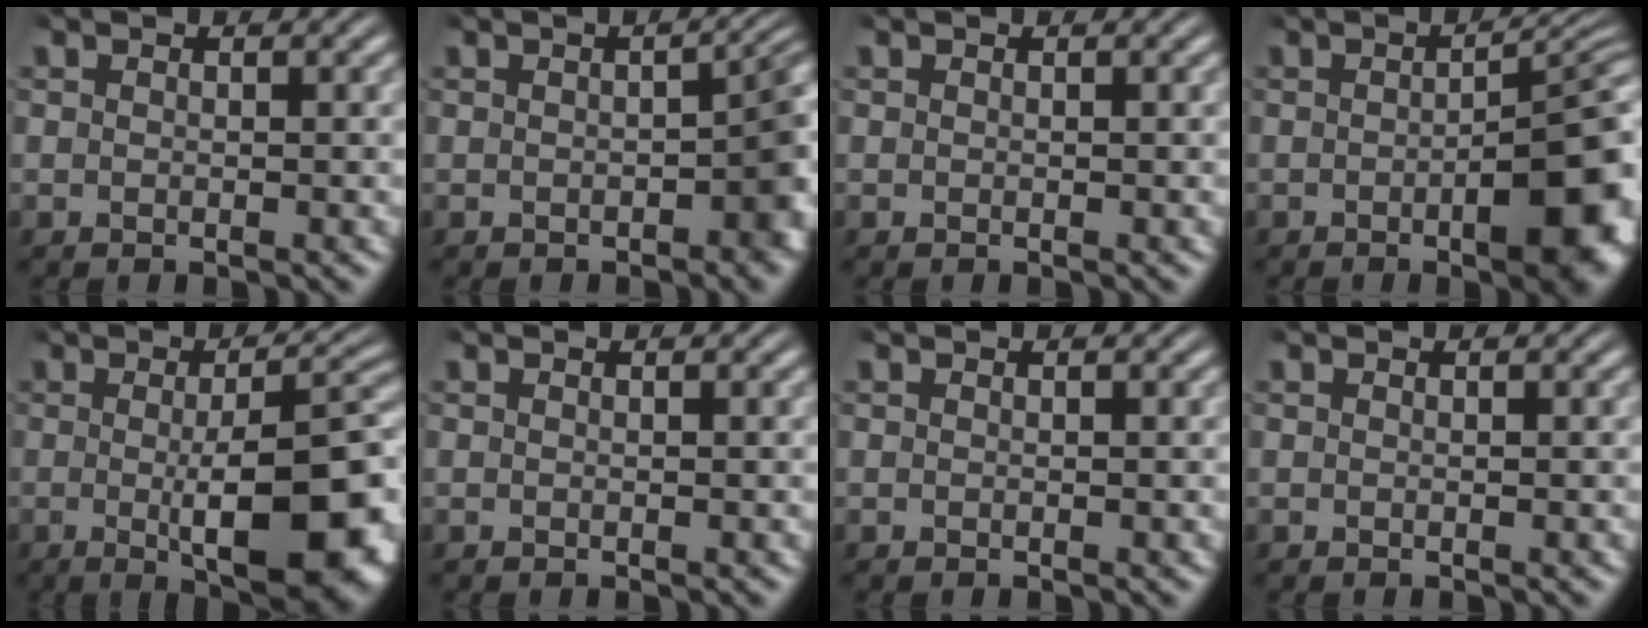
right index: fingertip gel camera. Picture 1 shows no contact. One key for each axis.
{"total": 4.1, "fx": -0.9, "fy": 1.7, "fz": 3.6, "tx": -0.039, "ty": -0.003, "tz": -0.011}
{"total": 0.0}
{"total": 8.8, "fx": -2.2, "fy": 3.3, "fz": 7.9, "tx": -0.077, "ty": 0.005, "tz": -0.042}
{"total": 11.6, "fx": -2.8, "fy": 3.6, "fz": 10.7, "tx": -0.135, "ty": -0.016, "tz": -0.030}
{"total": 0.0}
{"total": 0.0}
{"total": 0.0}